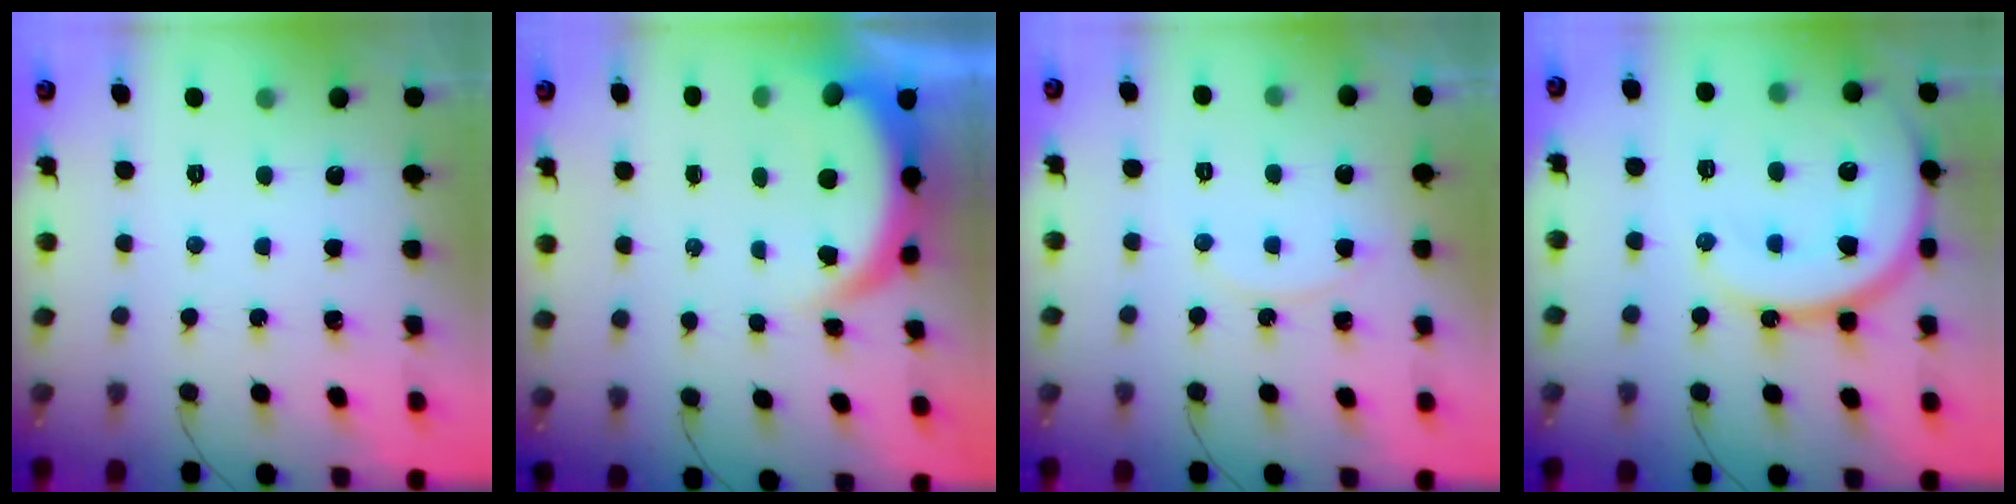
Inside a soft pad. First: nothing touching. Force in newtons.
{"total": 6.3, "press": 6.2, "slide": 1.0}
{"total": 5.1, "press": 5.1, "slide": 0.7}
{"total": 17.4, "press": 17.3, "slide": 1.8}